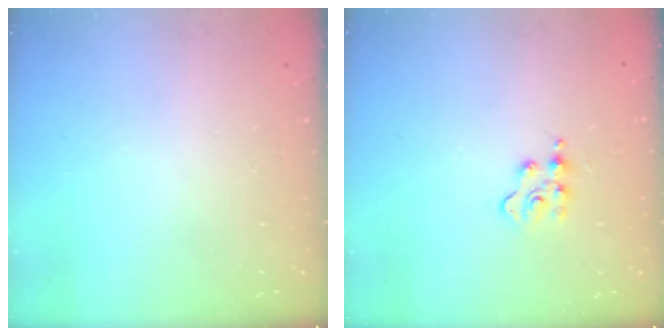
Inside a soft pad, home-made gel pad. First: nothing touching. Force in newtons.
{"total": 4.6, "press": 4.6, "slide": 0.6}